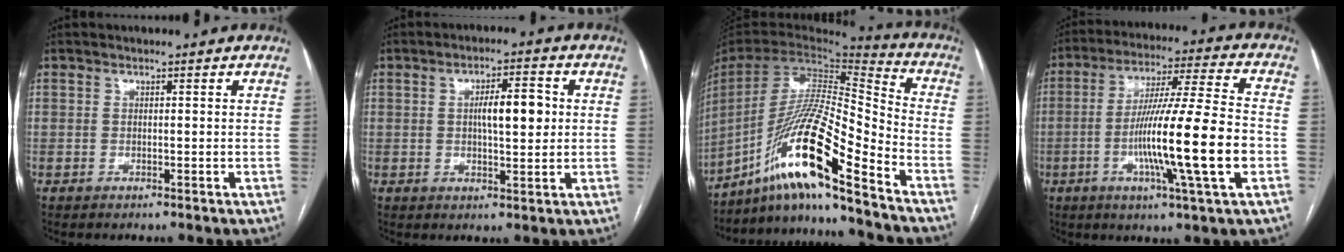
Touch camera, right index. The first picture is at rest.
{"total": 6.4, "force": [0.8, 1.8, 6.1], "torque": [-0.099, 0.011, 0.014]}
{"total": 19.4, "force": [-13.2, 0.3, 14.2], "torque": [-0.298, -0.010, -0.248]}
{"total": 17.5, "force": [-4.1, -0.5, 17.0], "torque": [-0.298, -0.009, -0.076]}